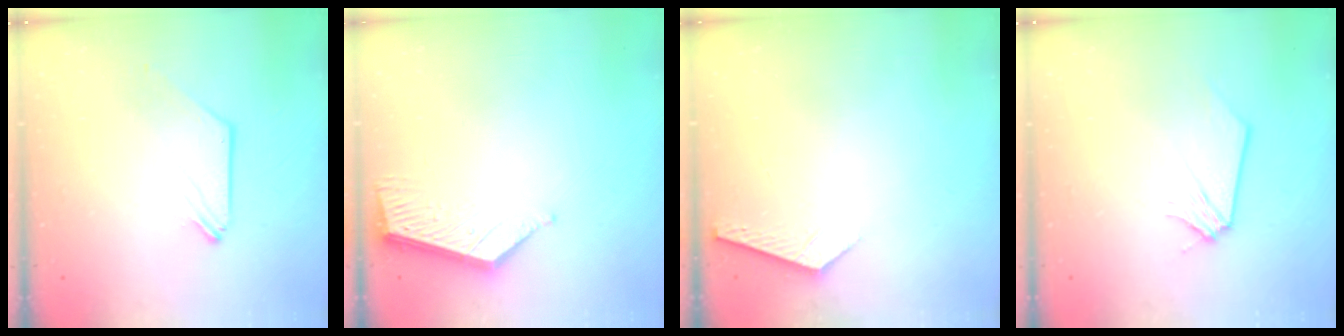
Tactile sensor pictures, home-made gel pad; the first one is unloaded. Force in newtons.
{"total": 6.2, "press": 6.1, "slide": 0.4}
{"total": 2.8, "press": 2.8, "slide": 0.3}
{"total": 0.0}